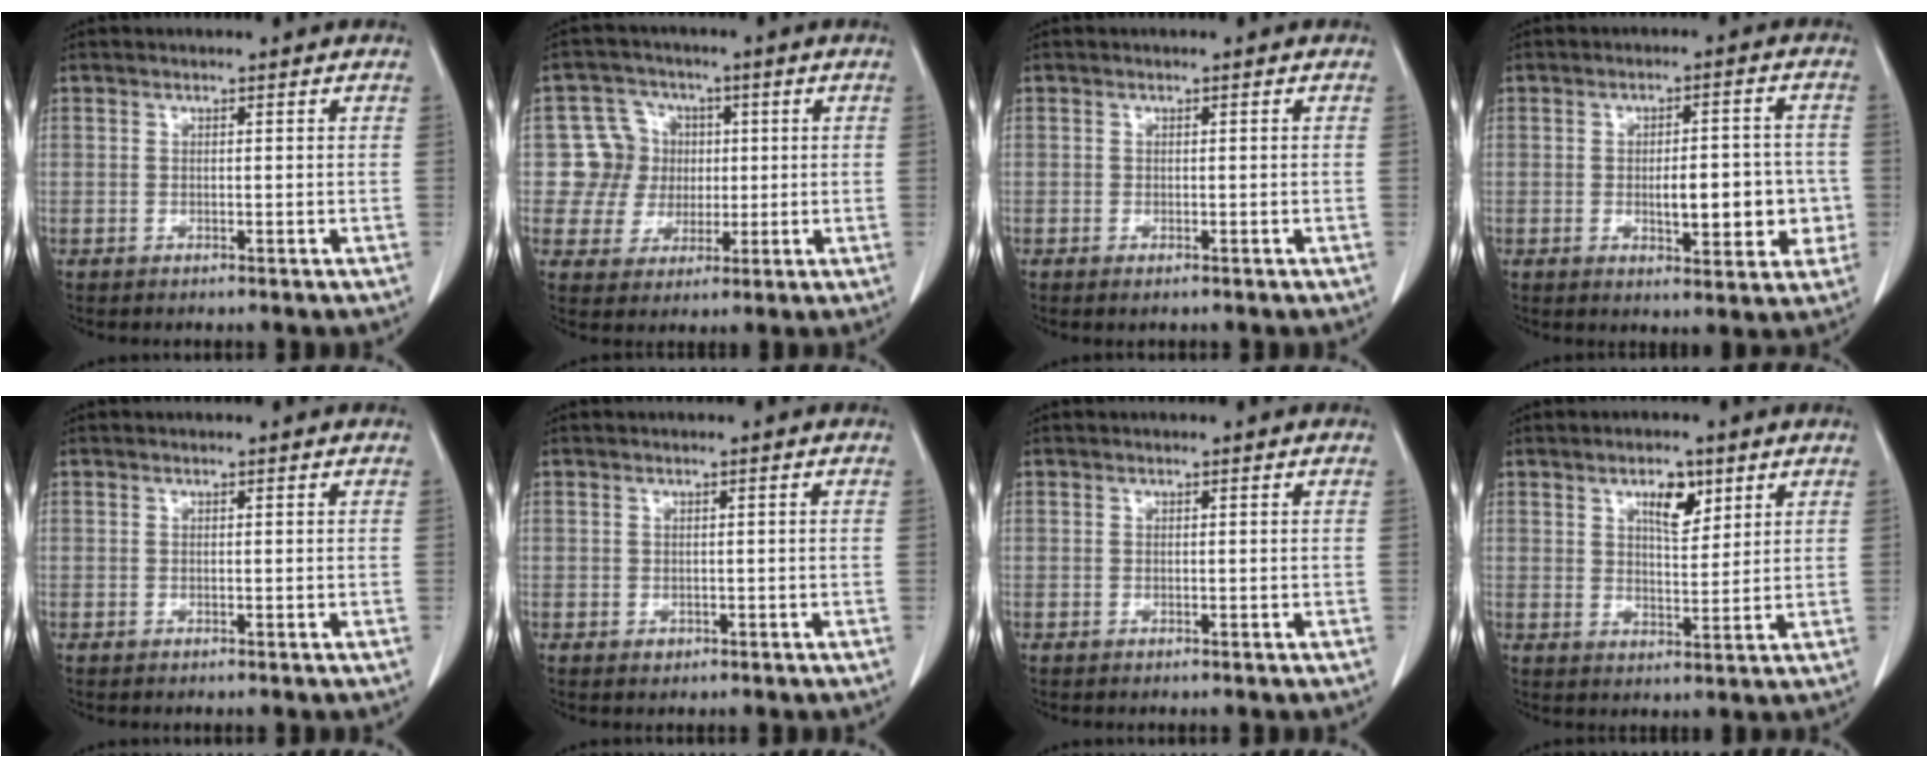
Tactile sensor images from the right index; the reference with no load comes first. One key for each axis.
{"total": 7.4, "fx": 0.8, "fy": 7.3, "fz": 0.8, "tx": -0.010, "ty": 0.025, "tz": 0.021}
{"total": 0.8, "fx": -0.6, "fy": 0.1, "fz": 0.6, "tx": -0.009, "ty": -0.003, "tz": -0.005}
{"total": 8.8, "fx": -1.4, "fy": 3.2, "fz": 8.0, "tx": -0.108, "ty": 0.011, "tz": -0.010}
{"total": 0.0}
{"total": 0.7, "fx": -0.3, "fy": 0.5, "fz": 0.3, "tx": -0.005, "ty": 0.001, "tz": -0.001}
{"total": 0.0}
{"total": 5.1, "fx": 2.8, "fy": 1.9, "fz": 3.8, "tx": -0.066, "ty": -0.001, "tz": 0.049}